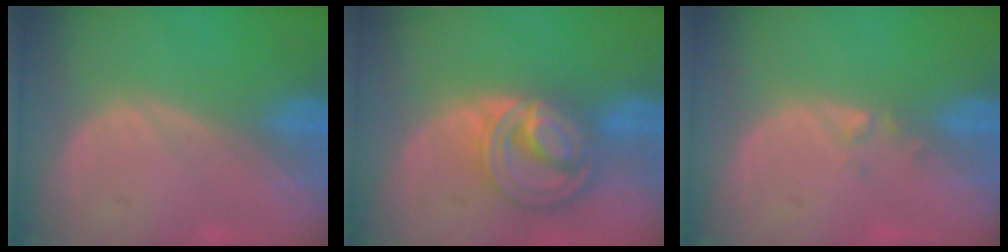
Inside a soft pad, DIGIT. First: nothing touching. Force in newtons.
{"total": 8.8, "press": 7.4, "slide": 4.7}
{"total": 1.0, "press": 0.9, "slide": 0.5}